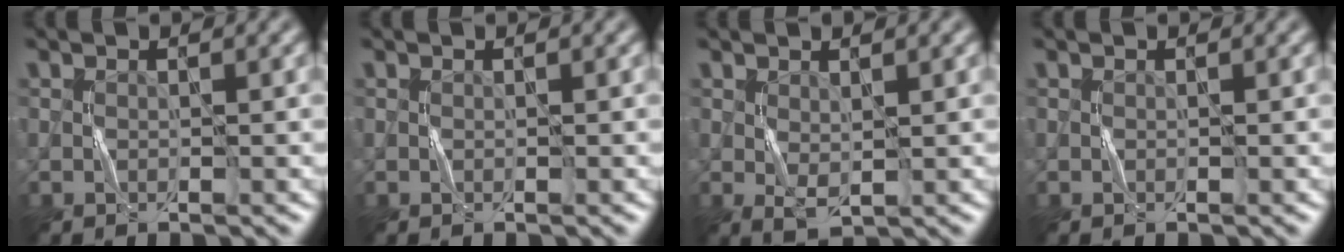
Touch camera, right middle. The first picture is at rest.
{"total": 0.0}
{"total": 1.4, "force": [0.6, 0.5, 1.2], "torque": [-0.024, -0.002, 0.016]}
{"total": 0.0}